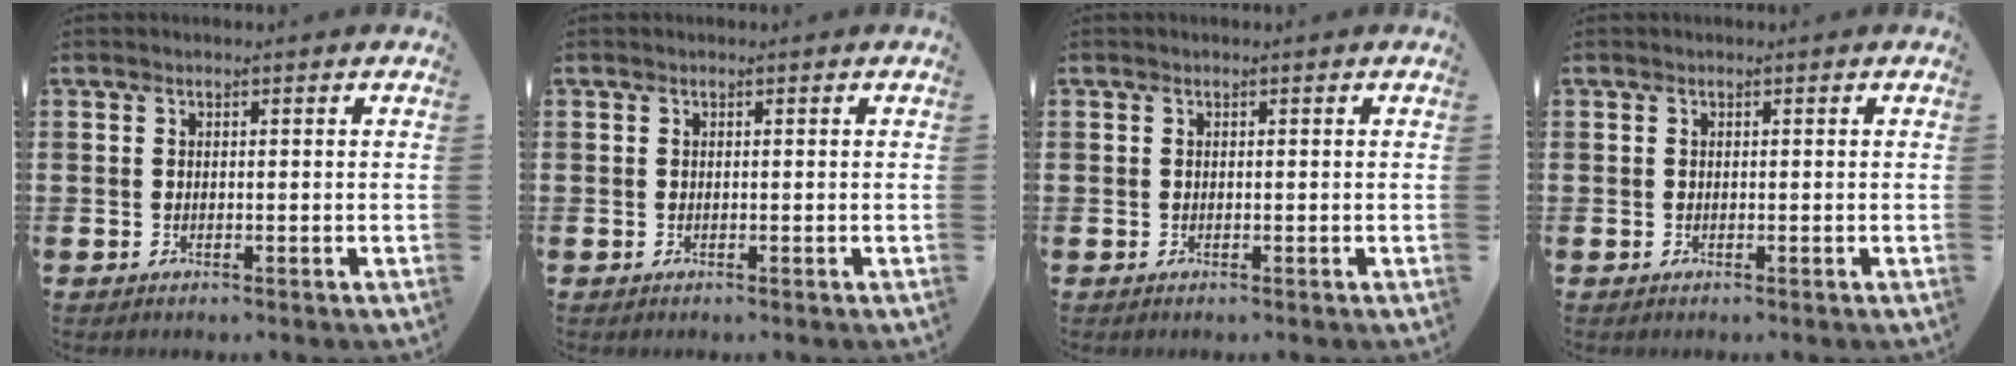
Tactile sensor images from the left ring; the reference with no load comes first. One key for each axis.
{"total": 0.0}
{"total": 0.0}
{"total": 0.0}